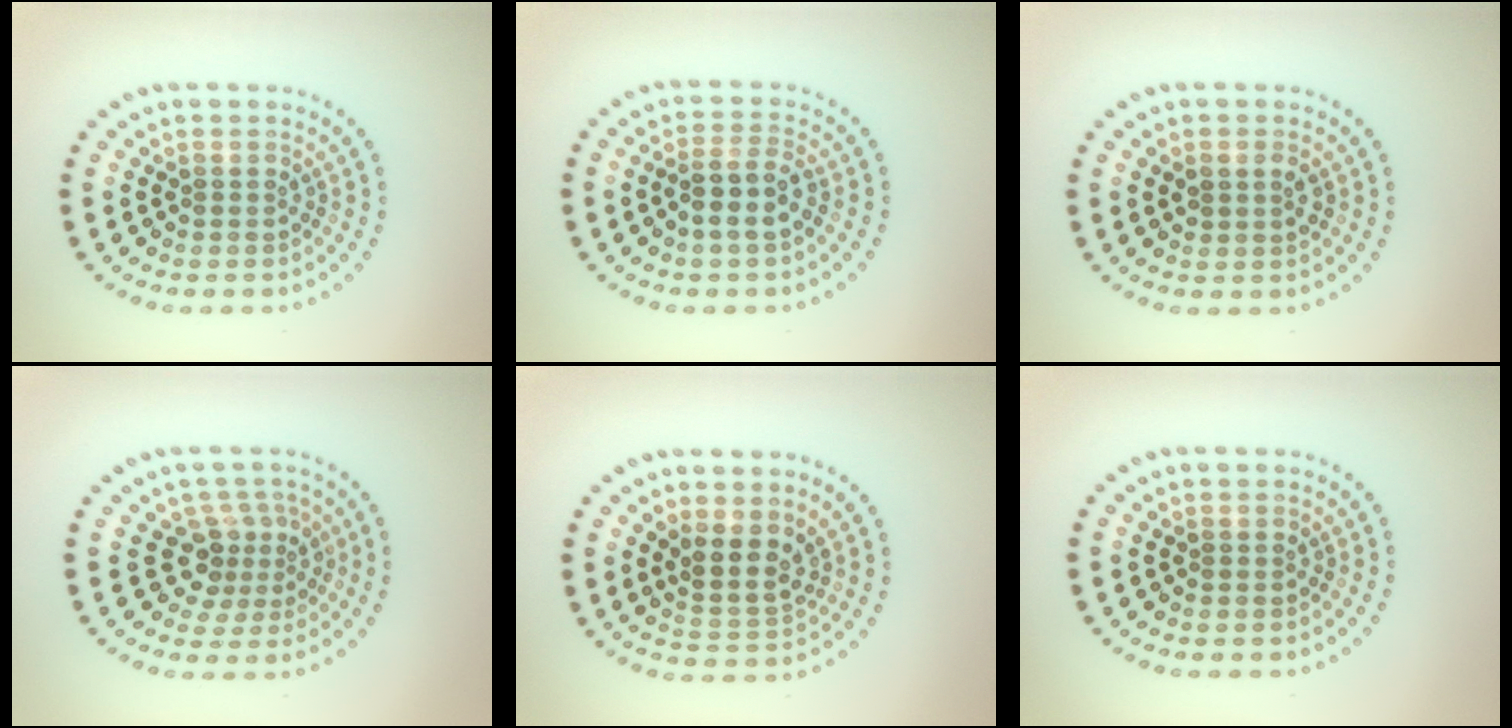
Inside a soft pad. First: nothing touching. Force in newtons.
{"total": 2.7, "press": 2.4, "slide": 1.1}
{"total": 1.5, "press": 1.5, "slide": 0.2}
{"total": 3.2, "press": 2.2, "slide": 2.2}
{"total": 2.9, "press": 2.4, "slide": 1.7}
{"total": 0.0}